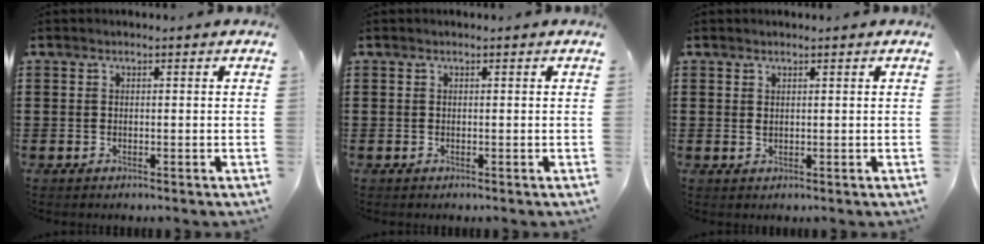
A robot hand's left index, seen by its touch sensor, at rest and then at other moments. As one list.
[{"total": 0.0}, {"total": 0.8, "force": [0.5, 0.3, 0.5], "torque": [-0.012, 0.002, 0.008]}]